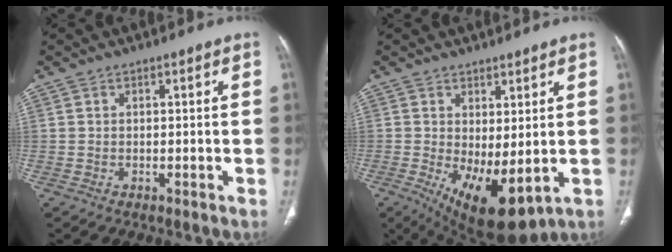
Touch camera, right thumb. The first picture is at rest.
{"total": 11.2, "force": [-1.4, 4.7, 10.1], "torque": [-0.159, -0.021, 0.002]}